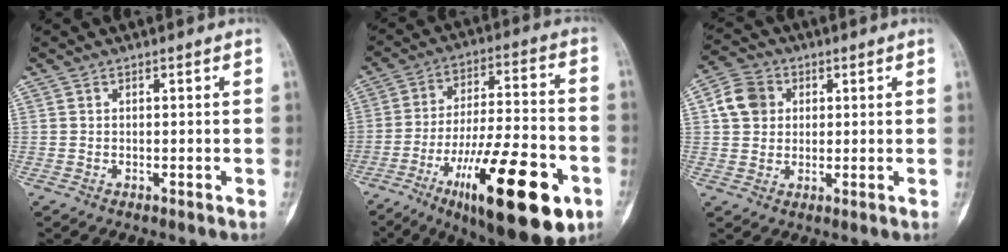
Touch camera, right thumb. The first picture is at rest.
{"total": 25.5, "force": [-11.2, 8.0, 21.4], "torque": [-0.308, 0.047, -0.167]}
{"total": 6.8, "force": [1.7, 5.5, 3.6], "torque": [-0.054, 0.007, 0.026]}